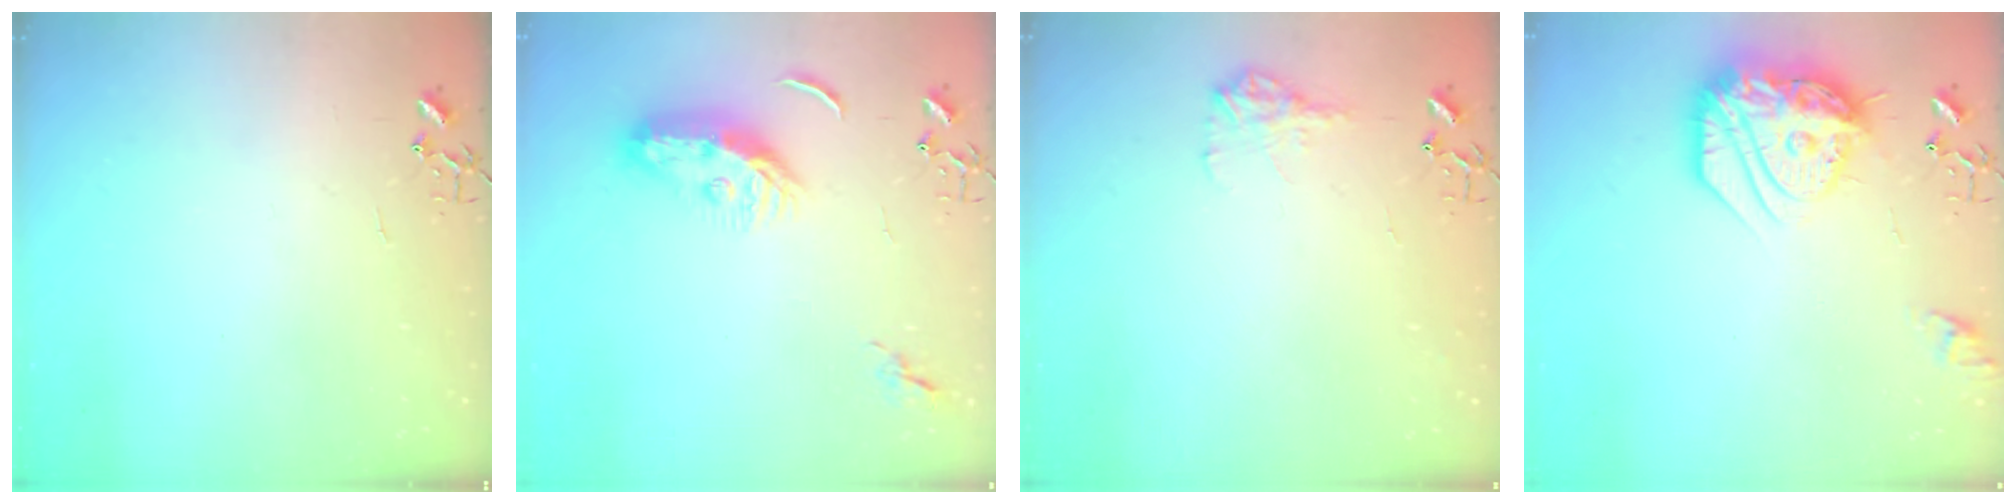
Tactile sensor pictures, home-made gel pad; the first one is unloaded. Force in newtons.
{"total": 9.3, "press": 9.2, "slide": 1.2}
{"total": 9.3, "press": 9.3, "slide": 0.3}
{"total": 20.9, "press": 20.8, "slide": 1.7}